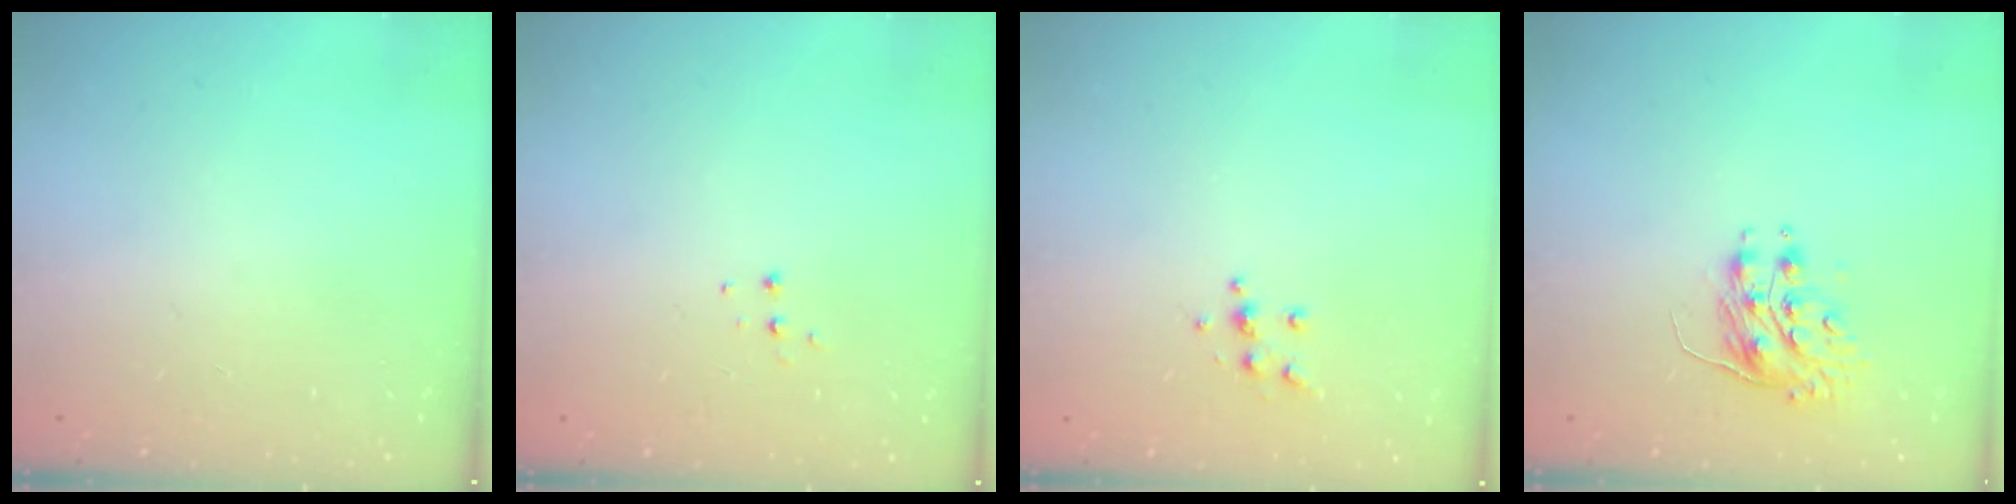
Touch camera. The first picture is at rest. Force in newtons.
{"total": 4.5, "press": 4.5, "slide": 0.4}
{"total": 5.4, "press": 5.3, "slide": 0.4}
{"total": 8.0, "press": 8.0, "slide": 0.2}